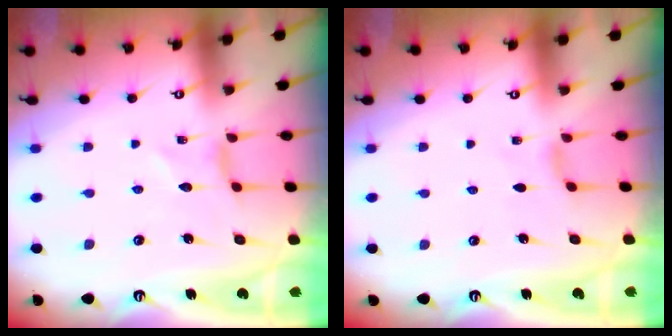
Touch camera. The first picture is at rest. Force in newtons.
{"total": 1.3, "press": 1.2, "slide": 0.3}